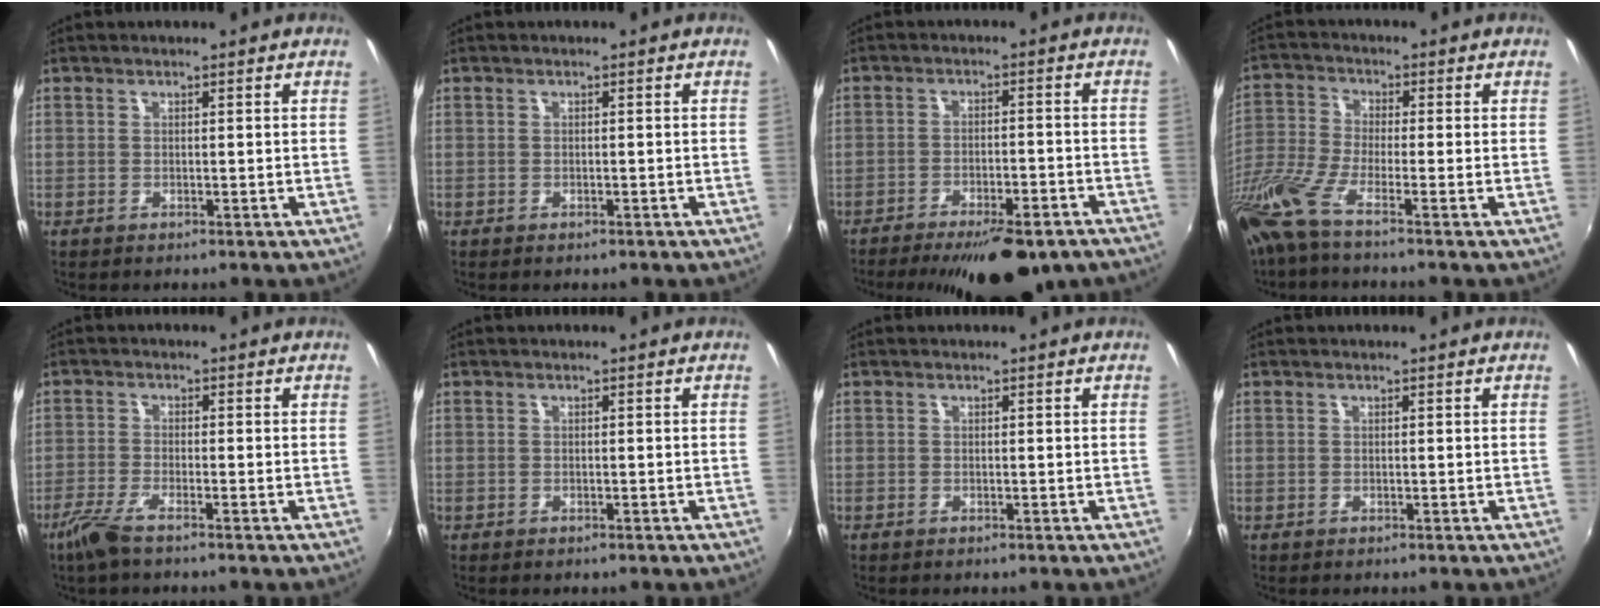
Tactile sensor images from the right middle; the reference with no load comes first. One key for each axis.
{"total": 0.5, "fx": -0.3, "fy": 0.2, "fz": 0.4, "tx": -0.008, "ty": -0.003, "tz": -0.003}
{"total": 16.6, "fx": -12.5, "fy": 5.2, "fz": 9.7, "tx": -0.175, "ty": -0.025, "tz": -0.163}
{"total": 9.4, "fx": -6.8, "fy": 0.4, "fz": 6.5, "tx": -0.149, "ty": -0.026, "tz": -0.140}
{"total": 4.7, "fx": -3.5, "fy": 0.4, "fz": 3.2, "tx": -0.082, "ty": -0.010, "tz": -0.072}
{"total": 0.0}
{"total": 0.0}
{"total": 0.0}